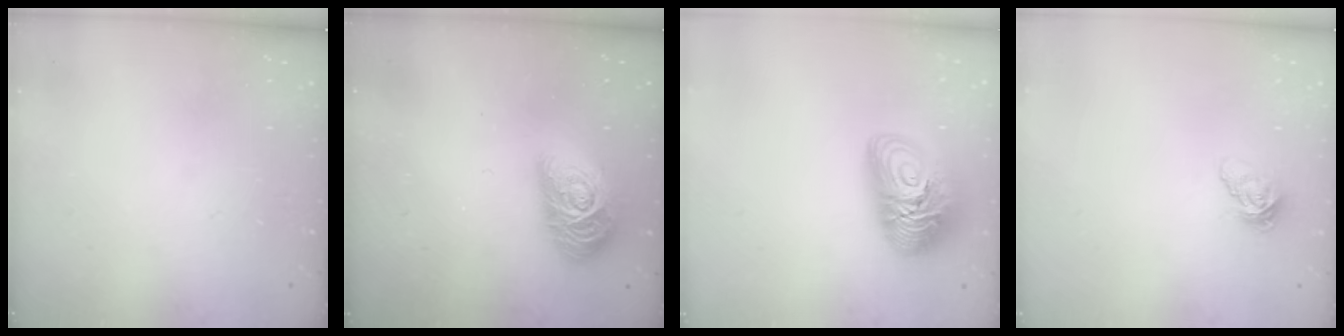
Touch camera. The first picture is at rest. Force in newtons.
{"total": 16.4, "press": 16.4, "slide": 0.8}
{"total": 14.0, "press": 14.0, "slide": 1.1}
{"total": 6.2, "press": 6.1, "slide": 0.4}